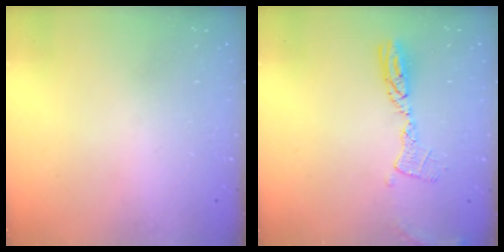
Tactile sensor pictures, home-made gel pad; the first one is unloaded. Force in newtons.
{"total": 9.7, "press": 9.6, "slide": 0.9}